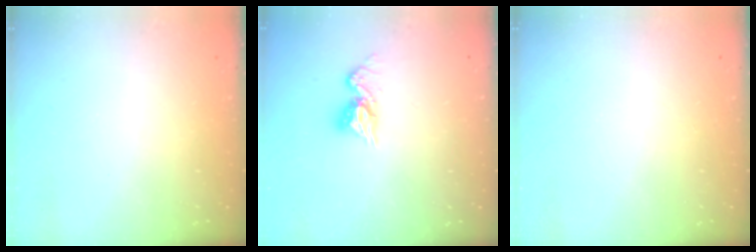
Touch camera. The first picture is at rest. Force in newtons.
{"total": 8.9, "press": 8.9, "slide": 0.6}
{"total": 0.0}